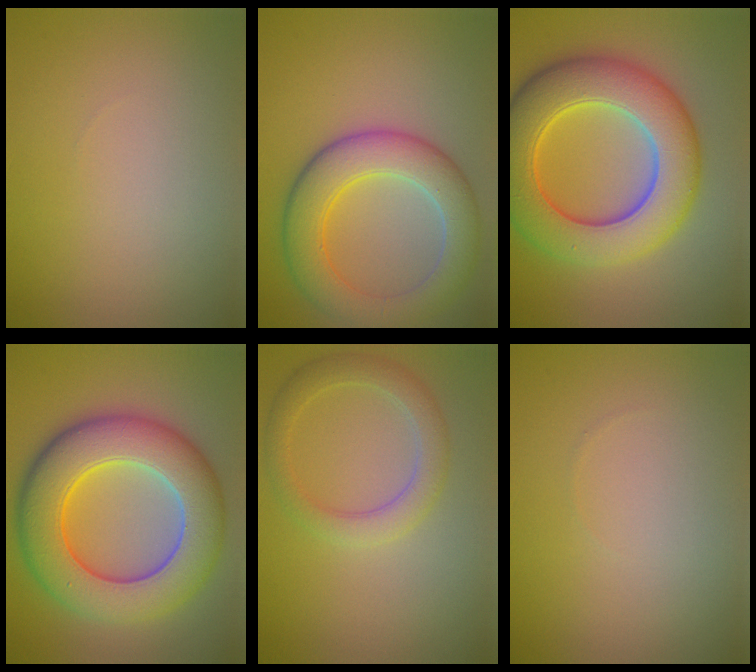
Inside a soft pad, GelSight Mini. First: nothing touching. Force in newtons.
{"total": 7.1, "press": 7.1, "slide": 0.3}
{"total": 10.6, "press": 10.6, "slide": 0.3}
{"total": 11.1, "press": 11.1, "slide": 0.4}
{"total": 3.0, "press": 3.0, "slide": 0.1}
{"total": 0.0}